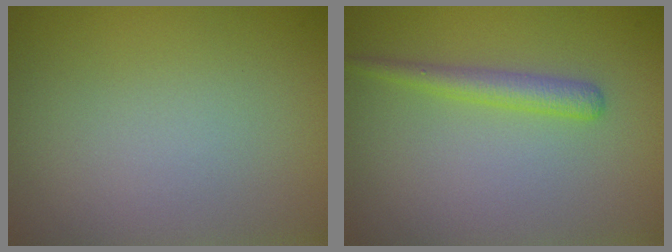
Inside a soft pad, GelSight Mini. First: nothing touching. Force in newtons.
{"total": 2.0, "press": 2.0, "slide": 0.1}